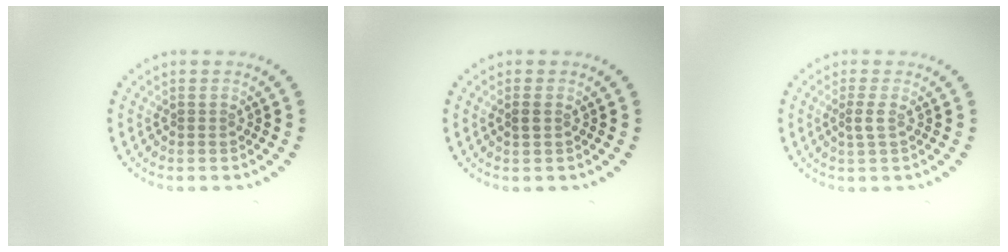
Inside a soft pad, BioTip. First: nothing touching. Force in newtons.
{"total": 0.7, "press": 0.7, "slide": 0.2}
{"total": 1.0, "press": 0.8, "slide": 0.6}